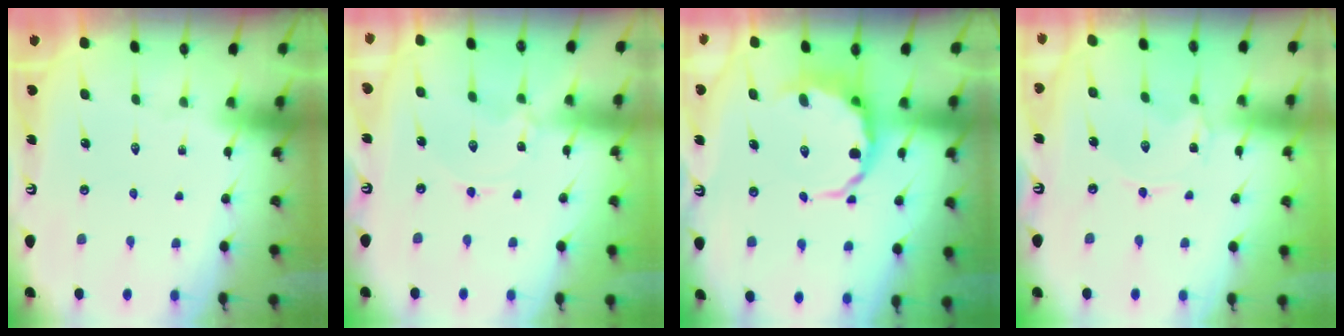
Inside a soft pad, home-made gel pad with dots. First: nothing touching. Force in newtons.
{"total": 0.0}
{"total": 7.2, "press": 6.9, "slide": 2.2}
{"total": 0.8, "press": 0.8, "slide": 0.1}